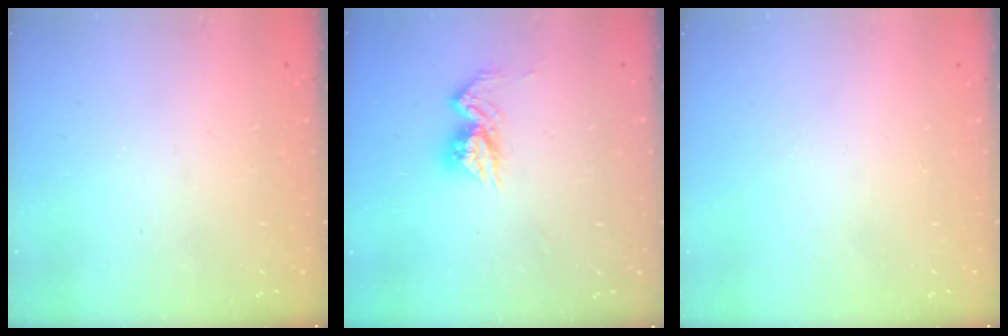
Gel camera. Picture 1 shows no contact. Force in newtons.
{"total": 9.6, "press": 9.6, "slide": 0.8}
{"total": 0.0}